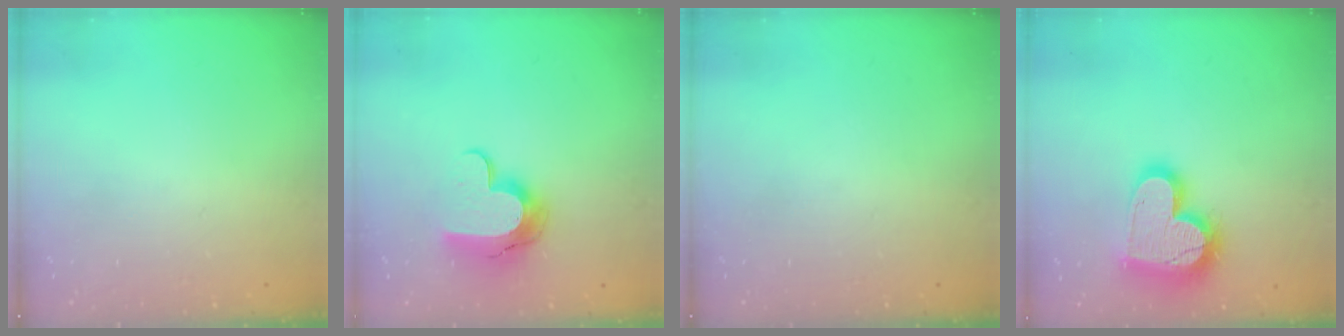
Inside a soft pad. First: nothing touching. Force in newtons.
{"total": 11.9, "press": 11.9, "slide": 0.6}
{"total": 0.0}
{"total": 20.1, "press": 20.1, "slide": 1.7}